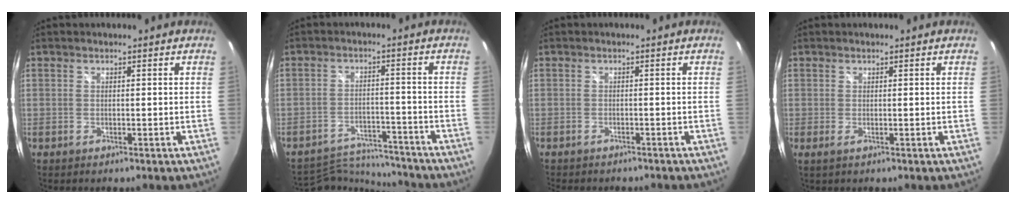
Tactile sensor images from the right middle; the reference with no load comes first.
{"total": 11.7, "force": [-11.3, 1.9, 2.4], "torque": [-0.068, 0.011, -0.170]}
{"total": 3.7, "force": [-3.3, 1.1, 1.3], "torque": [-0.029, -0.011, -0.045]}
{"total": 0.7, "force": [0.0, -0.2, 0.7], "torque": [-0.015, -0.002, -0.001]}